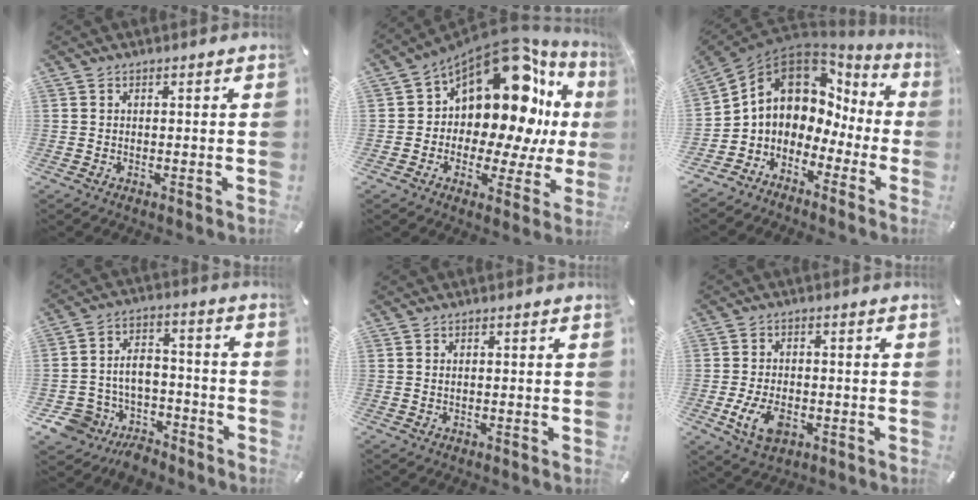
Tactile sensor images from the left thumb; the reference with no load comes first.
{"total": 18.7, "force": [7.7, 10.7, 13.3], "torque": [-0.215, -0.077, 0.121]}
{"total": 10.1, "force": [2.5, 8.2, 5.3], "torque": [-0.109, -0.020, 0.039]}
{"total": 9.3, "force": [-5.4, 7.3, 1.8], "torque": [-0.041, 0.028, -0.095]}
{"total": 0.7, "force": [0.0, 0.3, 0.6], "torque": [-0.012, 0.001, -0.002]}
{"total": 7.6, "force": [-2.5, 4.9, 5.3], "torque": [-0.109, 0.004, -0.046]}